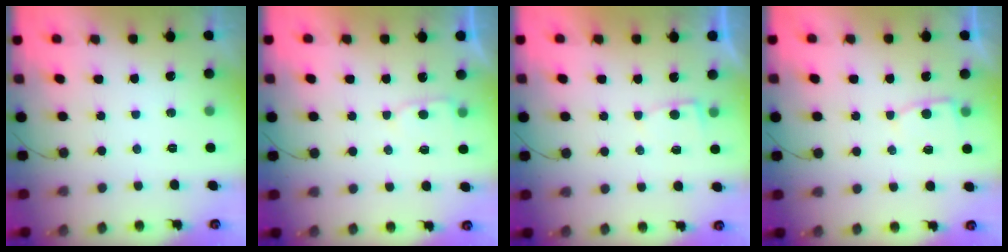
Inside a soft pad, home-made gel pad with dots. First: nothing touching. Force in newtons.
{"total": 3.5, "press": 3.5, "slide": 0.3}
{"total": 2.2, "press": 2.2, "slide": 0.3}
{"total": 4.6, "press": 4.5, "slide": 0.5}